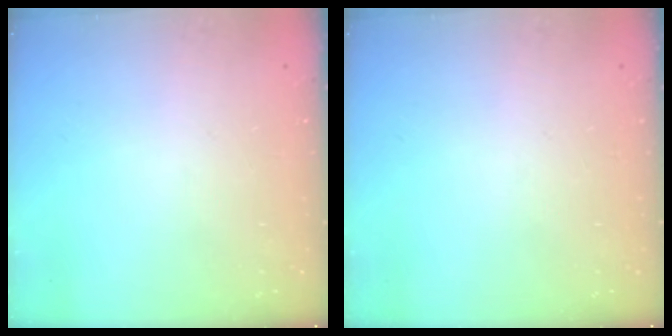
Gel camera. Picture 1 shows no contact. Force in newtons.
{"total": 0.0}